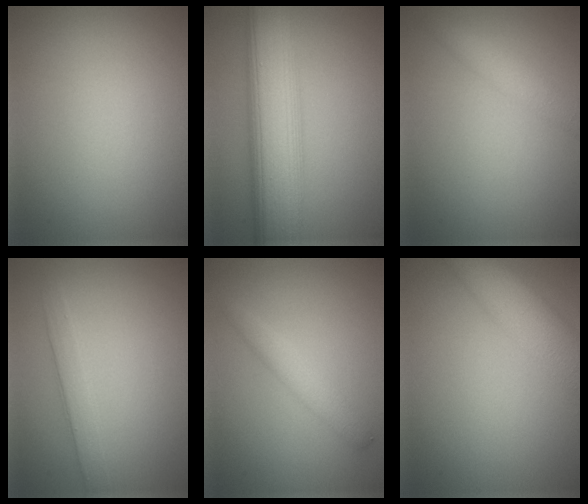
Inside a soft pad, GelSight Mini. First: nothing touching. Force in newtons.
{"total": 10.0, "press": 10.0, "slide": 0.1}
{"total": 2.3, "press": 2.3, "slide": 0.0}
{"total": 2.5, "press": 2.5, "slide": 0.1}
{"total": 2.3, "press": 2.3, "slide": 0.1}
{"total": 7.0, "press": 7.0, "slide": 0.2}